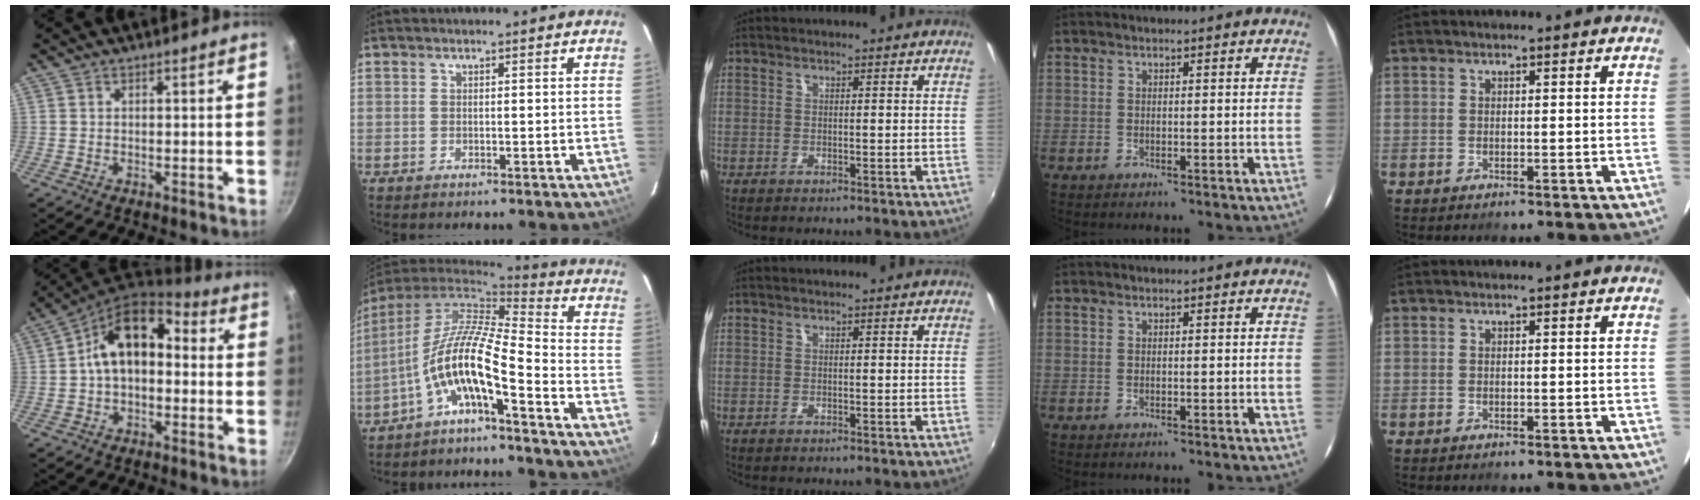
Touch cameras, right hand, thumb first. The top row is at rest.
{"thumb": {"total": 12.3, "force": [0.5, 8.1, 9.3], "torque": [-0.128, 0.044, -0.011]}, "index": {"total": 12.2, "force": [-5.7, 2.0, 10.6], "torque": [-0.197, 0.000, -0.115]}}